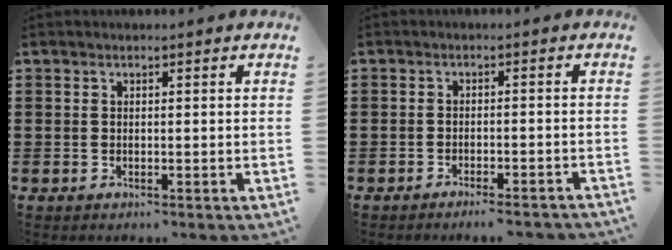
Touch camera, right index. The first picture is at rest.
{"total": 2.2, "force": [-2.1, -0.2, 0.7], "torque": [-0.012, -0.001, -0.041]}